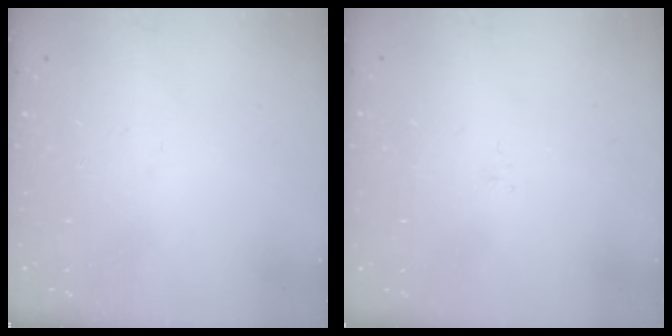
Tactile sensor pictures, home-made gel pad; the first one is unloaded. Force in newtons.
{"total": 1.6, "press": 1.5, "slide": 0.3}